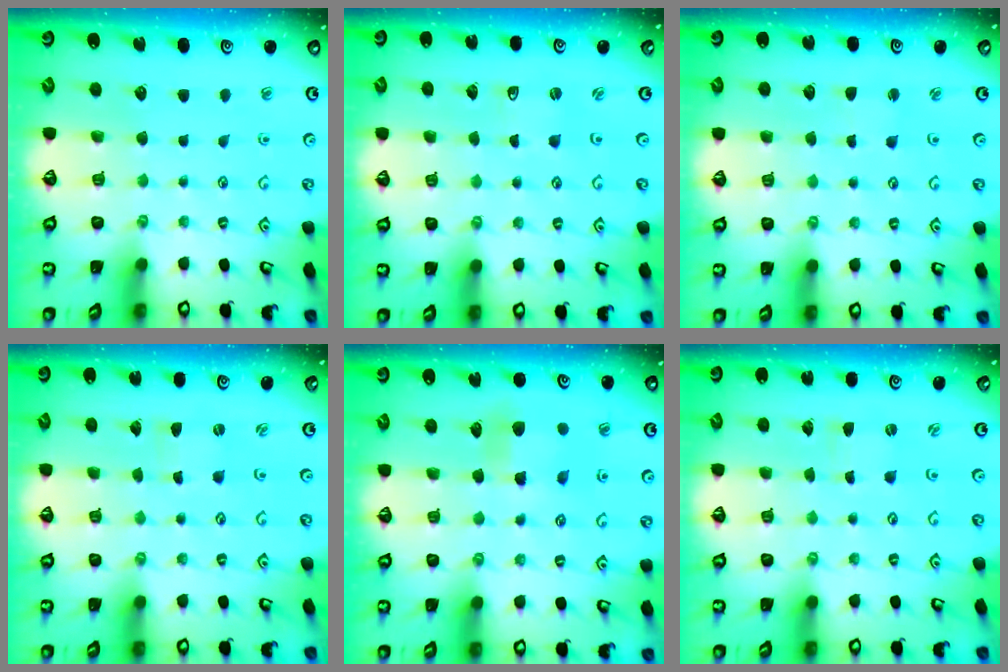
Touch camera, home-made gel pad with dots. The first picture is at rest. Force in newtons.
{"total": 2.0, "press": 2.0, "slide": 0.4}
{"total": 1.8, "press": 1.8, "slide": 0.2}
{"total": 0.0}
{"total": 6.0, "press": 6.0, "slide": 0.5}
{"total": 0.0}